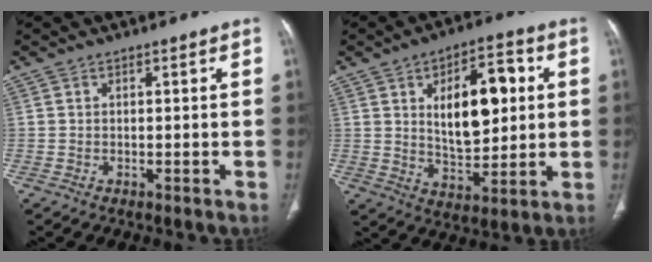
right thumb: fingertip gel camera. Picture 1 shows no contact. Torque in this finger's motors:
{"motor_torque": [-1.03, 1.61, 0.80, 0.80, 0.28]}